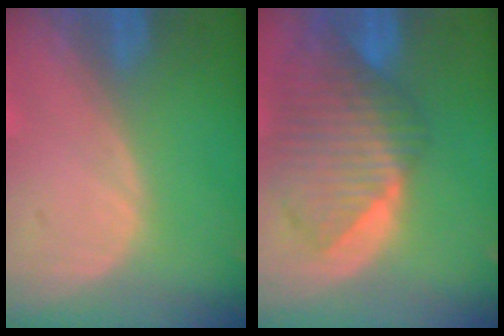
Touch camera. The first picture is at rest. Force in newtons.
{"total": 10.2, "press": 8.8, "slide": 5.1}